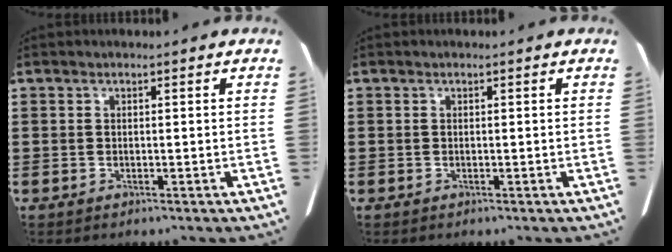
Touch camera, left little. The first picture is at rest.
{"total": 0.0}